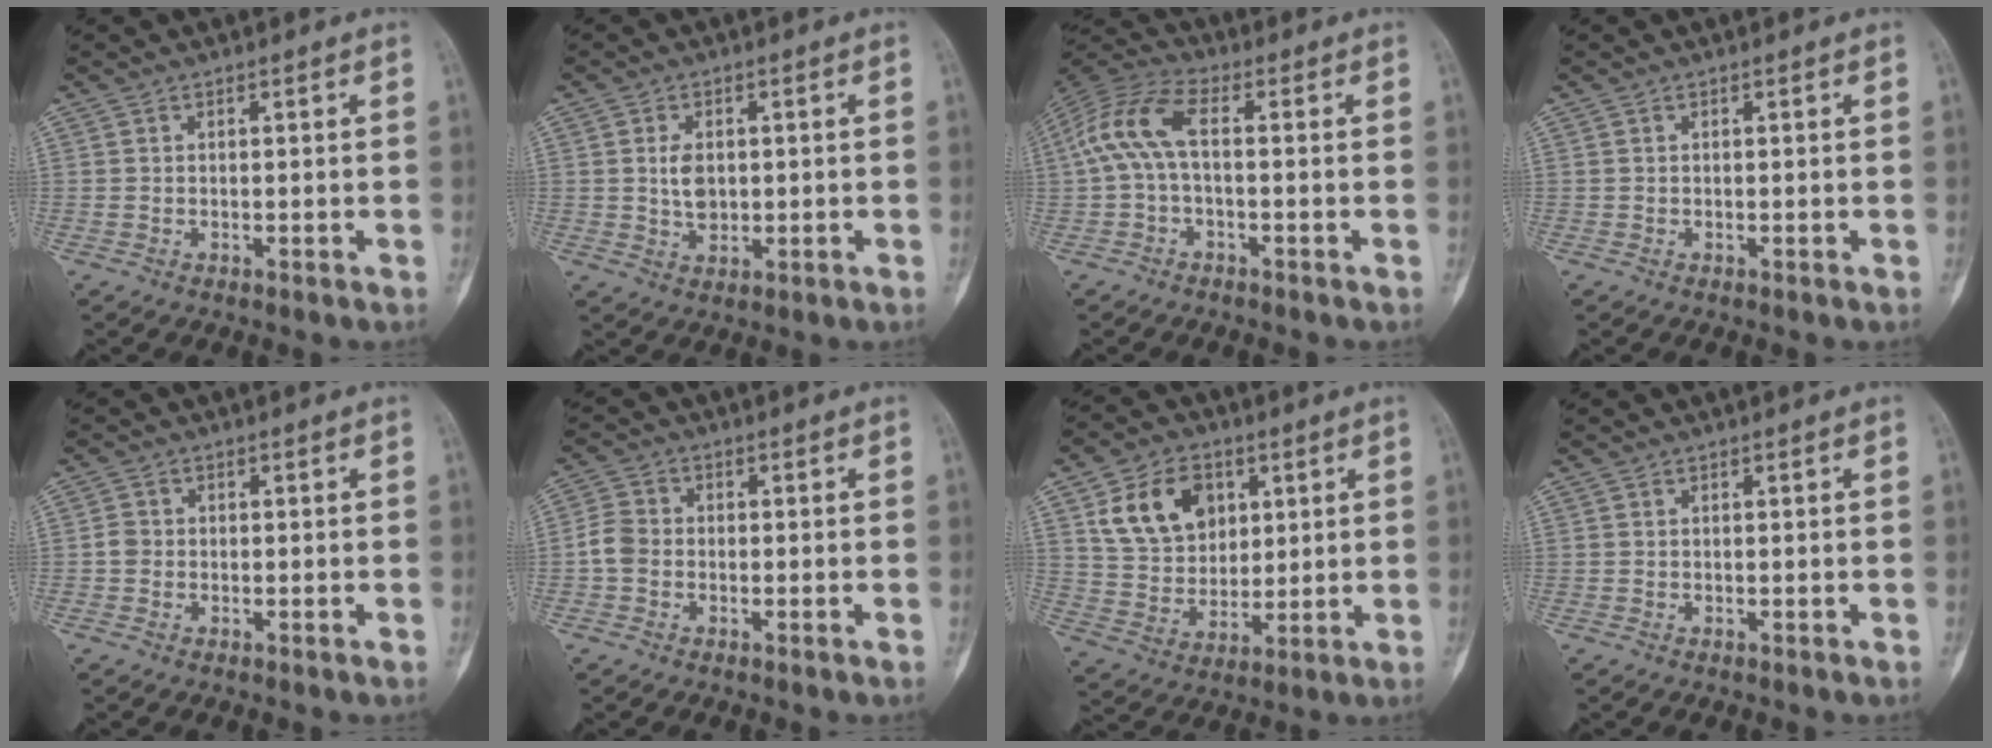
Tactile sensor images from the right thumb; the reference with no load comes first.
{"total": 3.2, "force": [0.3, 2.2, 2.3], "torque": [-0.033, -0.002, 0.007]}
{"total": 9.3, "force": [0.1, 3.9, 8.4], "torque": [-0.196, 0.035, -0.007]}
{"total": 0.0}
{"total": 1.8, "force": [-0.5, 1.5, 0.8], "torque": [-0.008, 0.005, -0.015]}
{"total": 4.0, "force": [-1.1, 3.1, 2.2], "torque": [-0.037, 0.007, -0.033]}
{"total": 13.7, "force": [5.2, 10.2, 7.7], "torque": [-0.097, -0.013, 0.099]}
{"total": 0.0}